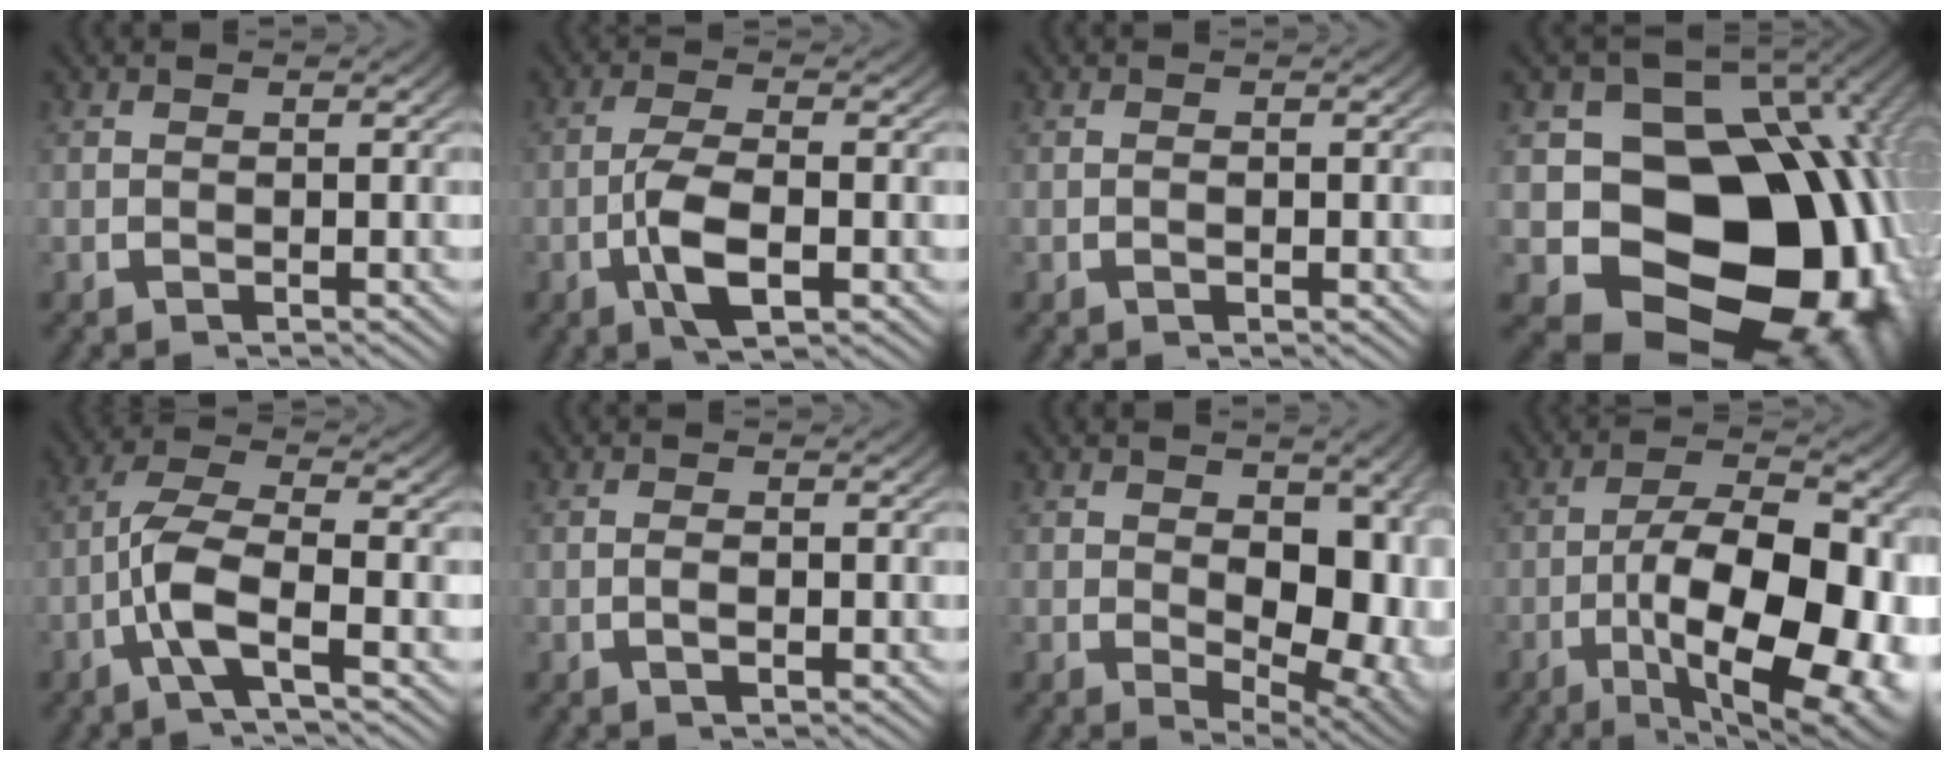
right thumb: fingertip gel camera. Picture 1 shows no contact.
{"total": 5.0, "force": [-2.0, 2.1, 4.1], "torque": [-0.106, -0.020, -0.028]}
{"total": 0.6, "force": [-0.5, 0.2, 0.3], "torque": [-0.006, -0.003, -0.007]}
{"total": 28.5, "force": [-6.5, 20.5, 18.6], "torque": [-0.334, -0.098, -0.078]}
{"total": 6.2, "force": [-2.3, 2.3, 5.2], "torque": [-0.133, -0.018, -0.038]}
{"total": 1.2, "force": [-0.8, 0.4, 0.9], "torque": [-0.026, -0.010, -0.009]}
{"total": 8.5, "force": [-0.4, 5.6, 6.4], "torque": [-0.124, -0.047, 0.014]}
{"total": 15.3, "force": [-4.0, 7.7, 12.7], "torque": [-0.228, -0.063, -0.035]}